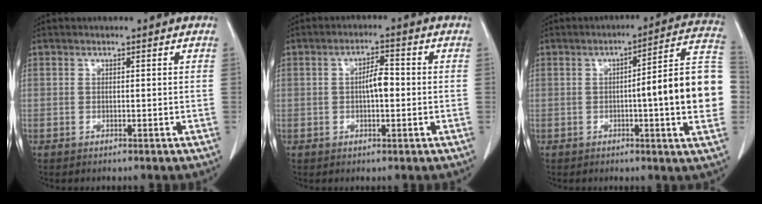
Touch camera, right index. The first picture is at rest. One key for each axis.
{"total": 3.7, "fx": -0.1, "fy": 1.2, "fz": 3.6, "tx": -0.062, "ty": 0.007, "tz": -0.003}
{"total": 15.3, "fx": -1.1, "fy": 0.9, "fz": 15.3, "tx": -0.175, "ty": 0.024, "tz": -0.019}